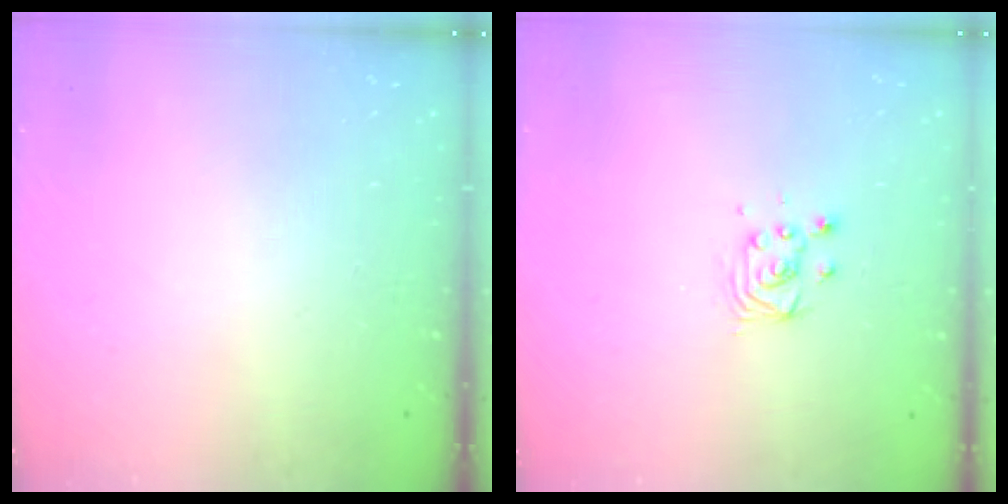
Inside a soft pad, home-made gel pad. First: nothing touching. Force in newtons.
{"total": 3.3, "press": 3.3, "slide": 0.3}